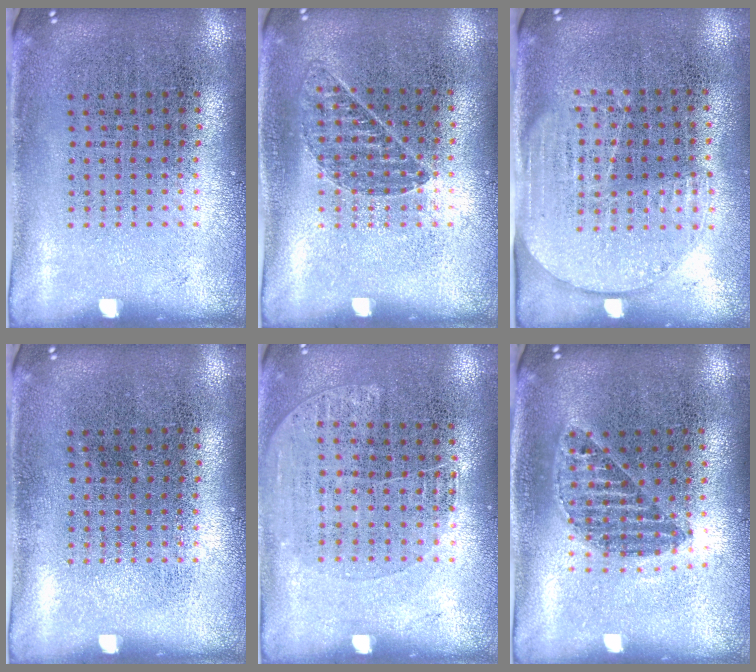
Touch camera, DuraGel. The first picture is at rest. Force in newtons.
{"total": 0.8, "press": 0.8, "slide": 0.2}
{"total": 1.6, "press": 1.4, "slide": 0.7}
{"total": 0.0}
{"total": 1.1, "press": 0.9, "slide": 0.6}
{"total": 1.2, "press": 1.0, "slide": 0.5}